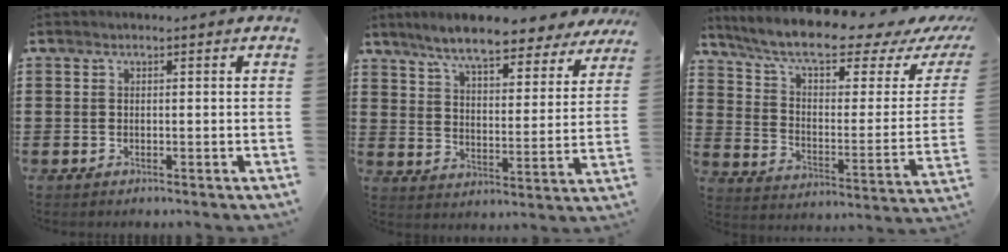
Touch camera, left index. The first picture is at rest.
{"total": 8.2, "force": [7.4, 0.8, 3.4], "torque": [-0.097, -0.033, 0.131]}
{"total": 9.6, "force": [7.6, 1.3, 5.7], "torque": [-0.131, -0.045, 0.128]}